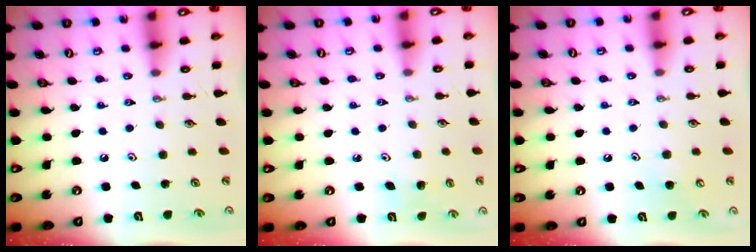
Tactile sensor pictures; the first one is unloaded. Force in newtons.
{"total": 4.0, "press": 3.6, "slide": 1.8}
{"total": 4.5, "press": 4.5, "slide": 0.4}